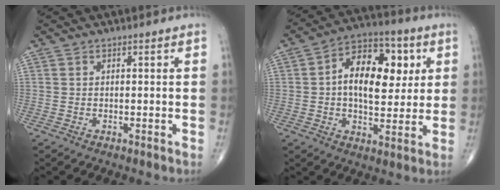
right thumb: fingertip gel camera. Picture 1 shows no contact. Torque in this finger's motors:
{"motor_torque": [-0.51, 1.12, 0.72, 0.44, 0.10]}